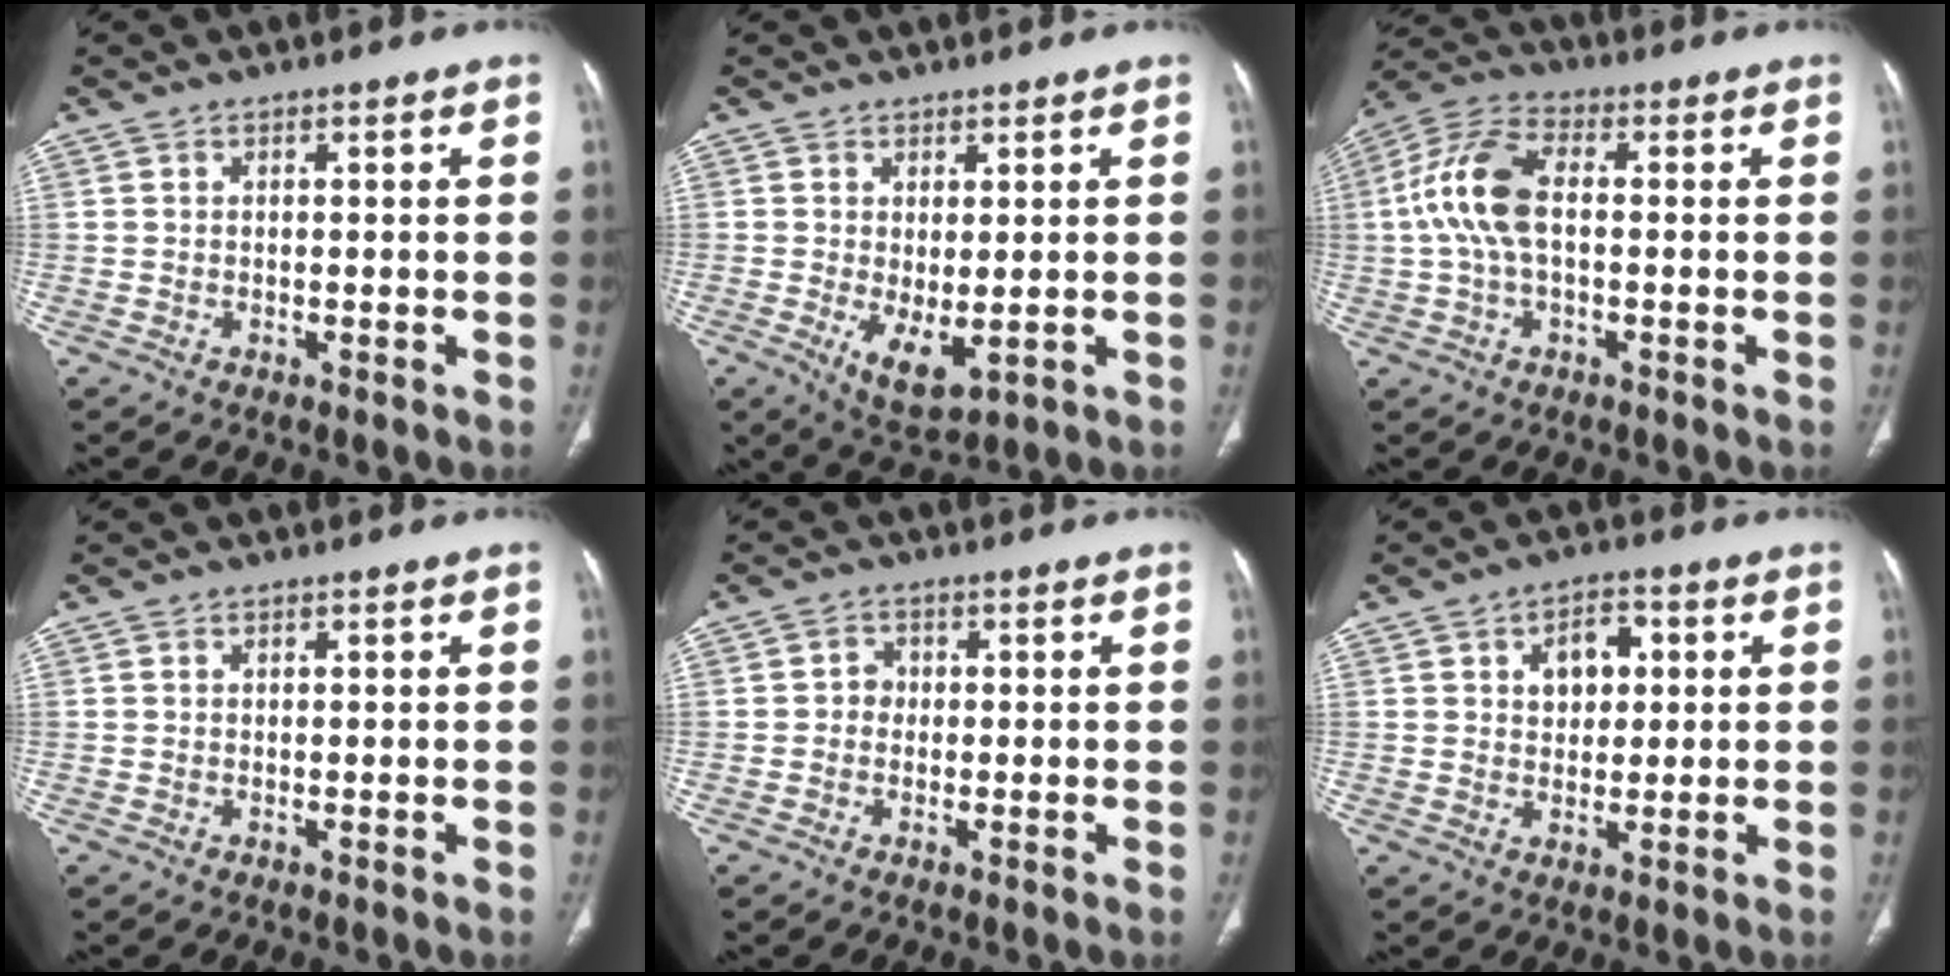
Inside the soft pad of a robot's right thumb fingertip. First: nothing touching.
{"total": 5.8, "force": [-0.8, 2.6, 5.2], "torque": [-0.084, -0.018, 0.001]}
{"total": 11.0, "force": [0.2, 5.8, 9.3], "torque": [-0.205, 0.030, 0.000]}
{"total": 0.0}
{"total": 2.3, "force": [-0.2, 2.1, 0.9], "torque": [0.001, 0.008, -0.008]}
{"total": 6.4, "force": [1.7, 4.5, 4.3], "torque": [-0.037, 0.002, 0.024]}